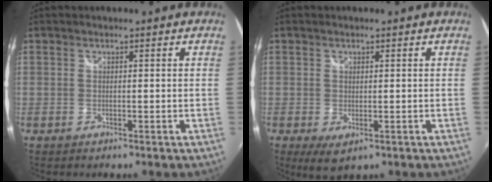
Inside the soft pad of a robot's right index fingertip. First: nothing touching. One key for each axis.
{"total": 3.2, "fx": -0.6, "fy": 2.1, "fz": 2.3, "tx": -0.042, "ty": -0.012, "tz": -0.007}